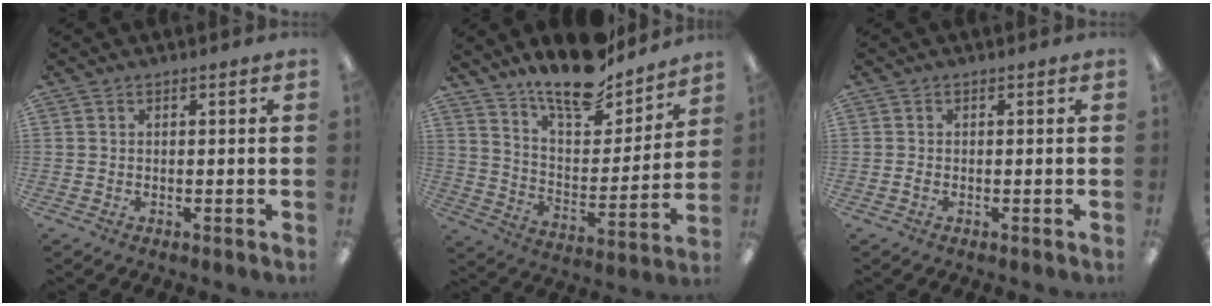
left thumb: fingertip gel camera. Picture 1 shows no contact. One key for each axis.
{"total": 16.1, "fx": 14.5, "fy": 4.0, "fz": 5.8, "tx": -0.102, "ty": -0.112, "tz": 0.253}
{"total": 0.6, "fx": -0.2, "fy": 0.4, "fz": 0.4, "tx": -0.008, "ty": 0.001, "tz": -0.005}